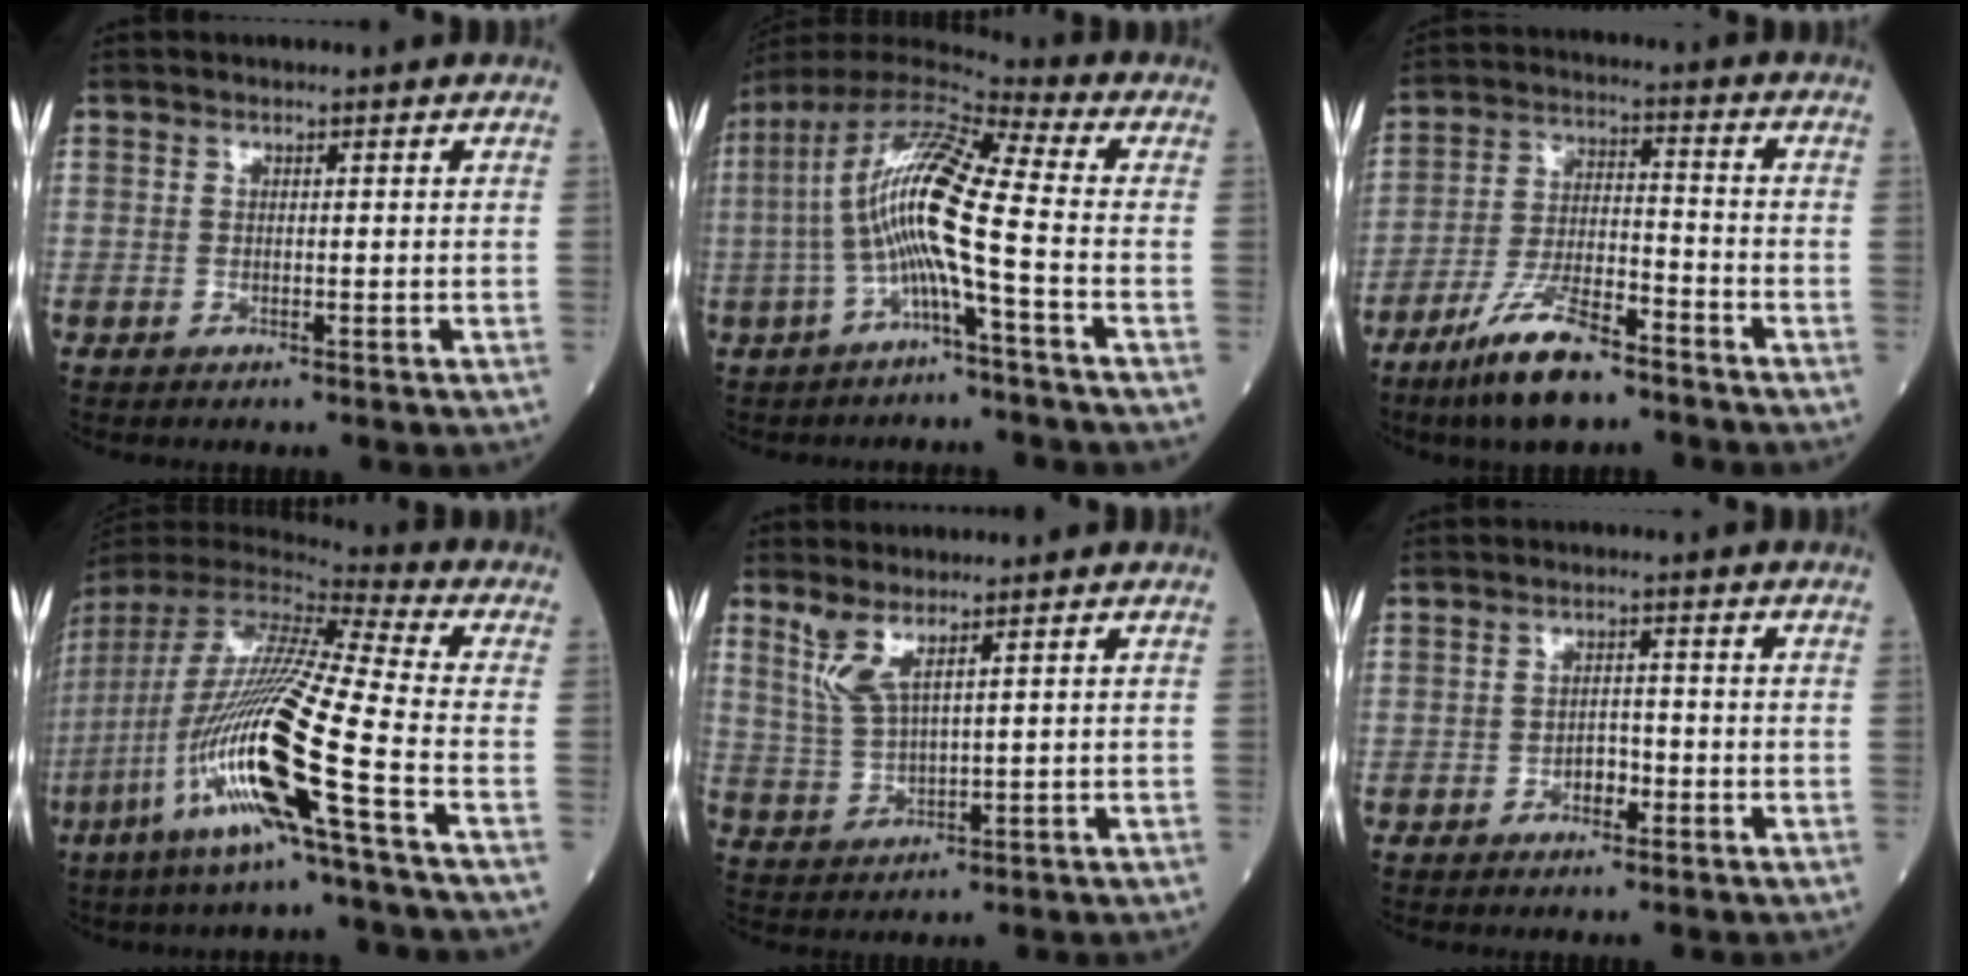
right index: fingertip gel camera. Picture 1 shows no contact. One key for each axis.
{"total": 13.1, "fx": -2.1, "fy": 0.4, "fz": 12.9, "tx": -0.258, "ty": 0.024, "tz": -0.054}
{"total": 11.5, "fx": -8.3, "fy": 2.6, "fz": 7.5, "tx": -0.151, "ty": -0.016, "tz": -0.156}
{"total": 21.9, "fx": -8.0, "fy": -0.2, "fz": 20.4, "tx": -0.438, "ty": -0.040, "tz": -0.165}
{"total": 4.4, "fx": 2.7, "fy": 0.6, "fz": 3.4, "tx": -0.086, "ty": -0.001, "tz": 0.067}
{"total": 2.4, "fx": -1.3, "fy": 1.3, "fz": 1.5, "tx": -0.020, "ty": 0.007, "tz": -0.024}